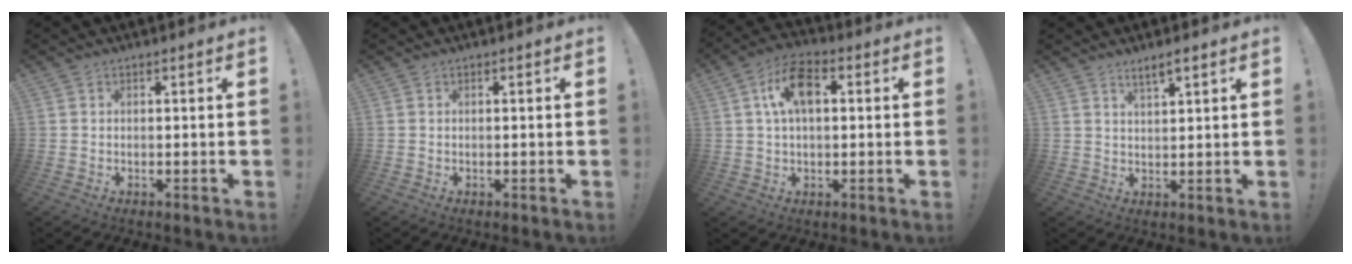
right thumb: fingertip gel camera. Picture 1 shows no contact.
{"total": 0.0}
{"total": 10.9, "force": [2.4, 6.3, 8.5], "torque": [-0.141, 0.018, 0.048]}
{"total": 3.8, "force": [2.8, 0.7, 2.5], "torque": [-0.039, -0.017, 0.046]}